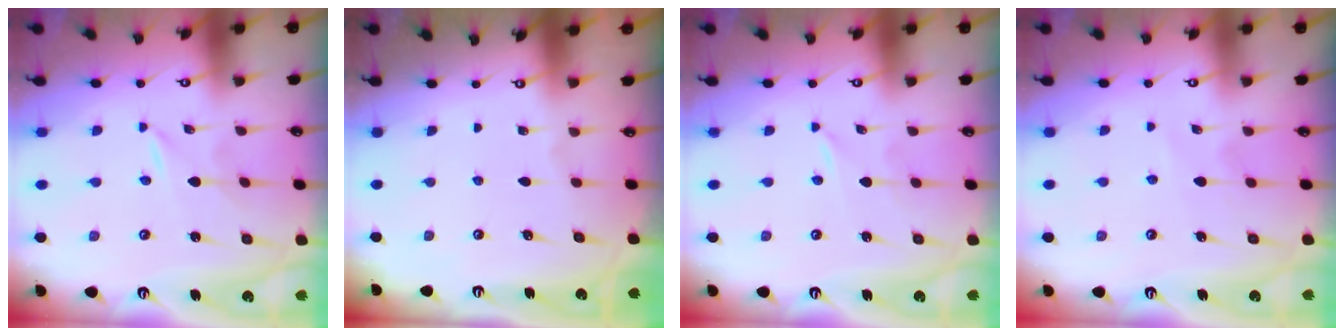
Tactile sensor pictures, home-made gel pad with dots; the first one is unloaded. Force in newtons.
{"total": 0.0}
{"total": 0.0}
{"total": 3.5, "press": 3.5, "slide": 0.4}